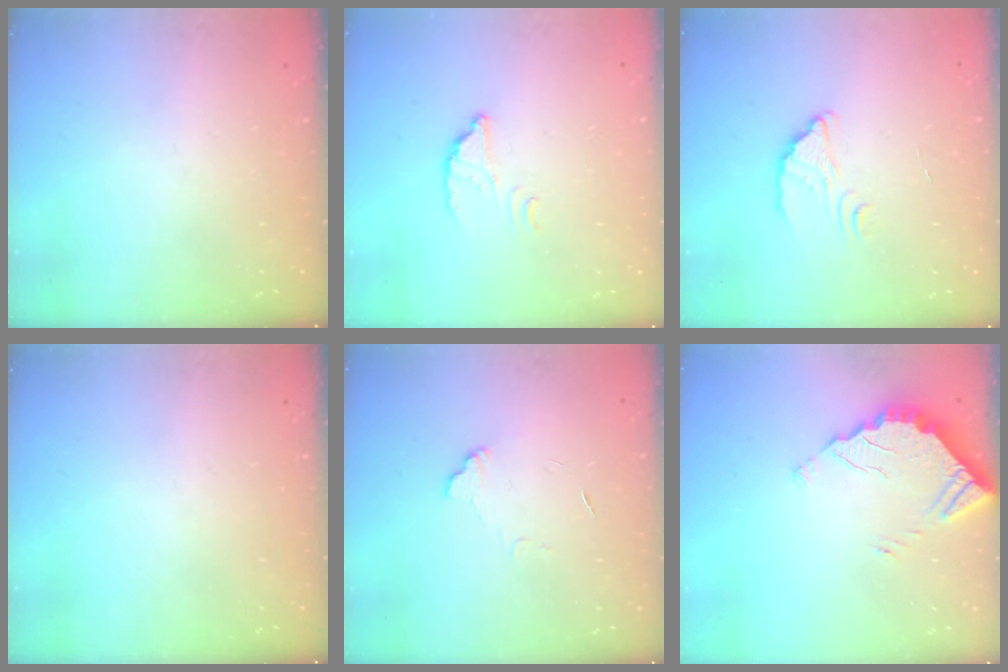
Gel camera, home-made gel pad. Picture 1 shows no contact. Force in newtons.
{"total": 2.8, "press": 2.8, "slide": 0.2}
{"total": 2.3, "press": 2.3, "slide": 0.0}
{"total": 0.0}
{"total": 5.7, "press": 5.7, "slide": 0.5}
{"total": 3.5, "press": 3.5, "slide": 0.2}